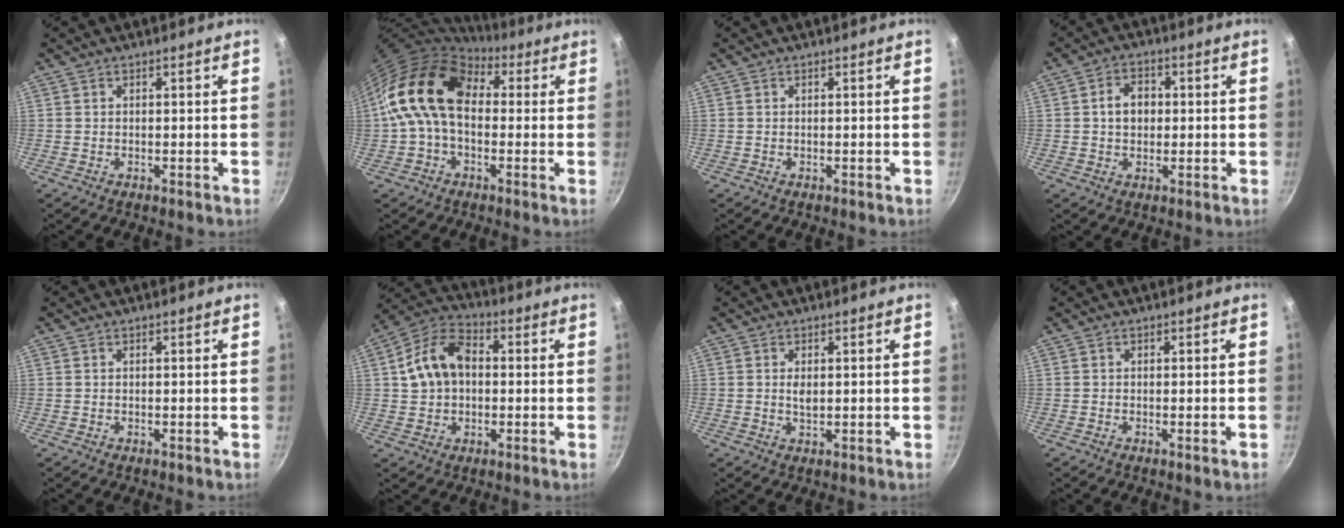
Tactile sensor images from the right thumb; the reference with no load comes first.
{"total": 15.1, "force": [1.6, 10.5, 10.8], "torque": [-0.162, 0.029, 0.009]}
{"total": 0.0}
{"total": 5.7, "force": [0.5, 4.3, 3.7], "torque": [-0.037, 0.009, 0.002]}
{"total": 0.0}
{"total": 11.9, "force": [1.2, 8.5, 8.3], "torque": [-0.134, 0.027, 0.008]}
{"total": 2.1, "force": [0.4, 1.1, 1.7], "torque": [-0.030, -0.003, 0.009]}
{"total": 0.6, "force": [-0.2, 0.0, 0.6], "torque": [-0.011, 0.000, -0.006]}